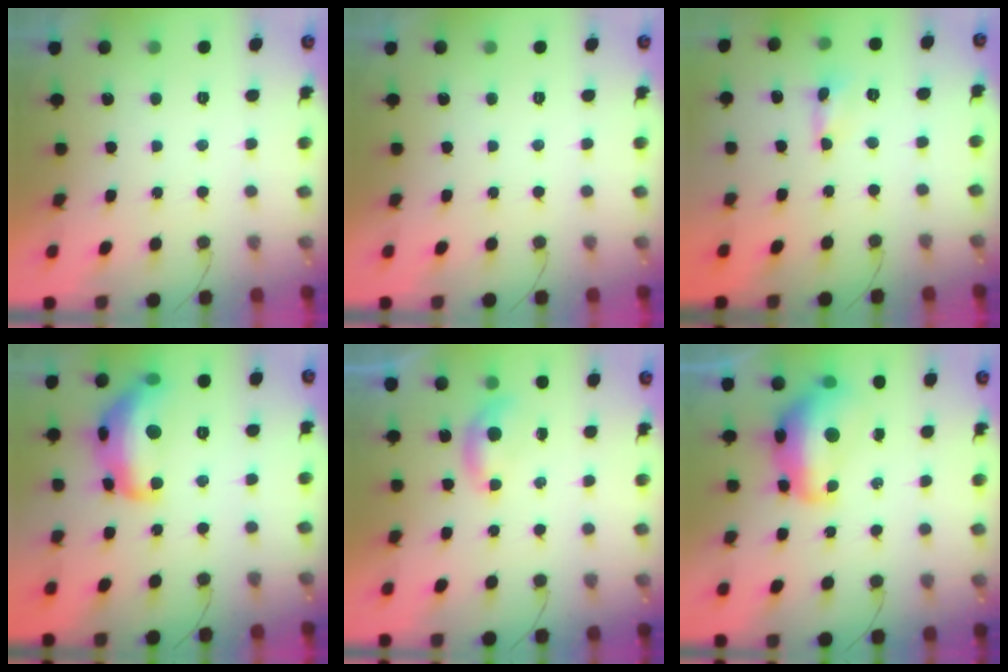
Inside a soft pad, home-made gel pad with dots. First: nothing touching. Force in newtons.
{"total": 0.0}
{"total": 0.0}
{"total": 17.3, "press": 17.3, "slide": 1.2}
{"total": 4.7, "press": 4.7, "slide": 0.6}
{"total": 14.7, "press": 14.6, "slide": 1.4}